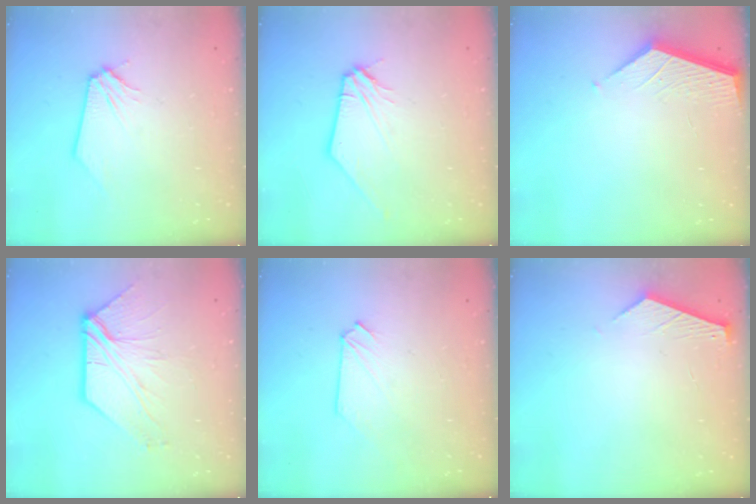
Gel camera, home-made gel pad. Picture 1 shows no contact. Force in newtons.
{"total": 2.4, "press": 2.3, "slide": 0.4}
{"total": 2.1, "press": 2.1, "slide": 0.2}
{"total": 7.3, "press": 7.3, "slide": 0.3}
{"total": 0.0}
{"total": 3.8, "press": 3.8, "slide": 0.3}